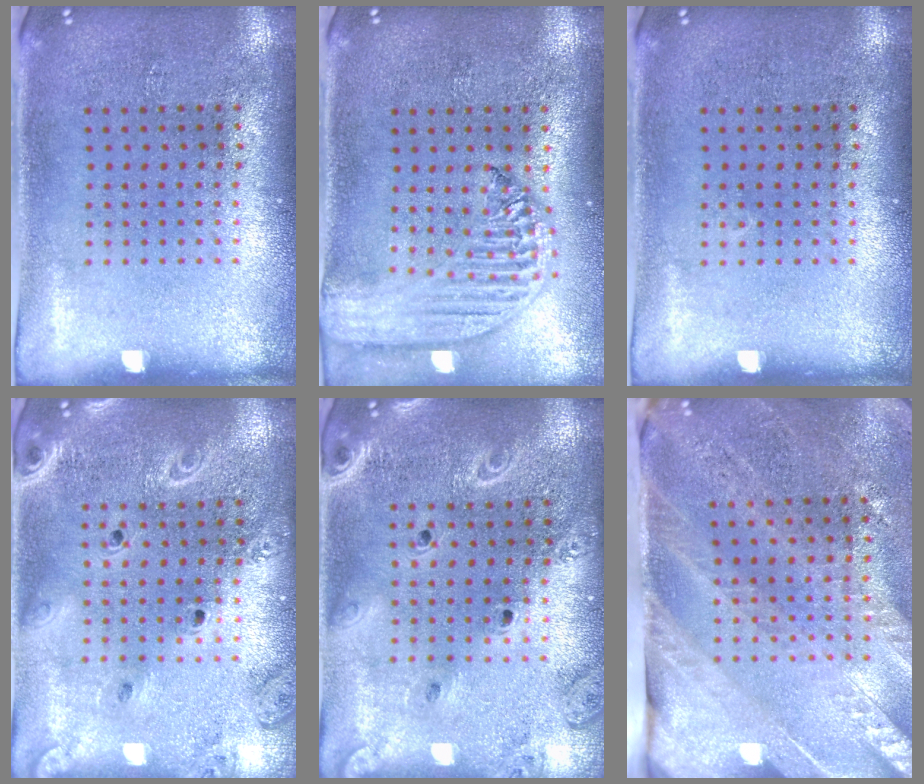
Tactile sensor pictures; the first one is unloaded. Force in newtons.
{"total": 2.6, "press": 2.1, "slide": 1.4}
{"total": 0.0}
{"total": 2.0, "press": 1.9, "slide": 0.7}
{"total": 2.0, "press": 1.9, "slide": 0.7}
{"total": 3.4, "press": 2.9, "slide": 1.8}